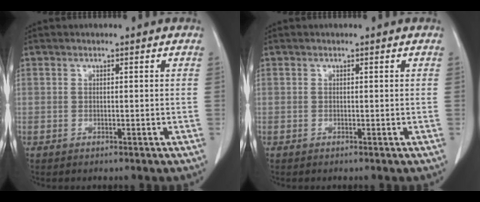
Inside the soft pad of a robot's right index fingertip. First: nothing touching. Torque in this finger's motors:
{"motor_torque": [0.03, -0.02, 0.00, 0.01]}